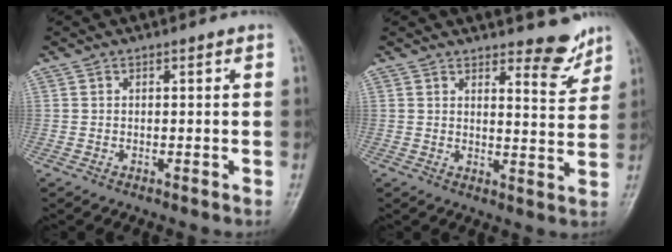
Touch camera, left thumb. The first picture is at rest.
{"total": 6.0, "force": [5.0, 2.0, 2.7], "torque": [-0.014, -0.045, 0.069]}